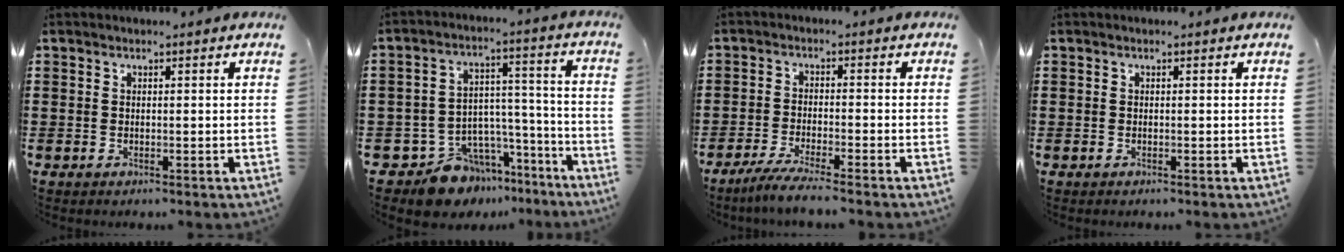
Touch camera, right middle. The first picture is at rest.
{"total": 9.8, "force": [-8.3, 5.0, 1.1], "torque": [-0.020, 0.020, -0.148]}
{"total": 4.1, "force": [-3.7, -0.1, 1.7], "torque": [-0.036, -0.008, -0.072]}
{"total": 0.0}